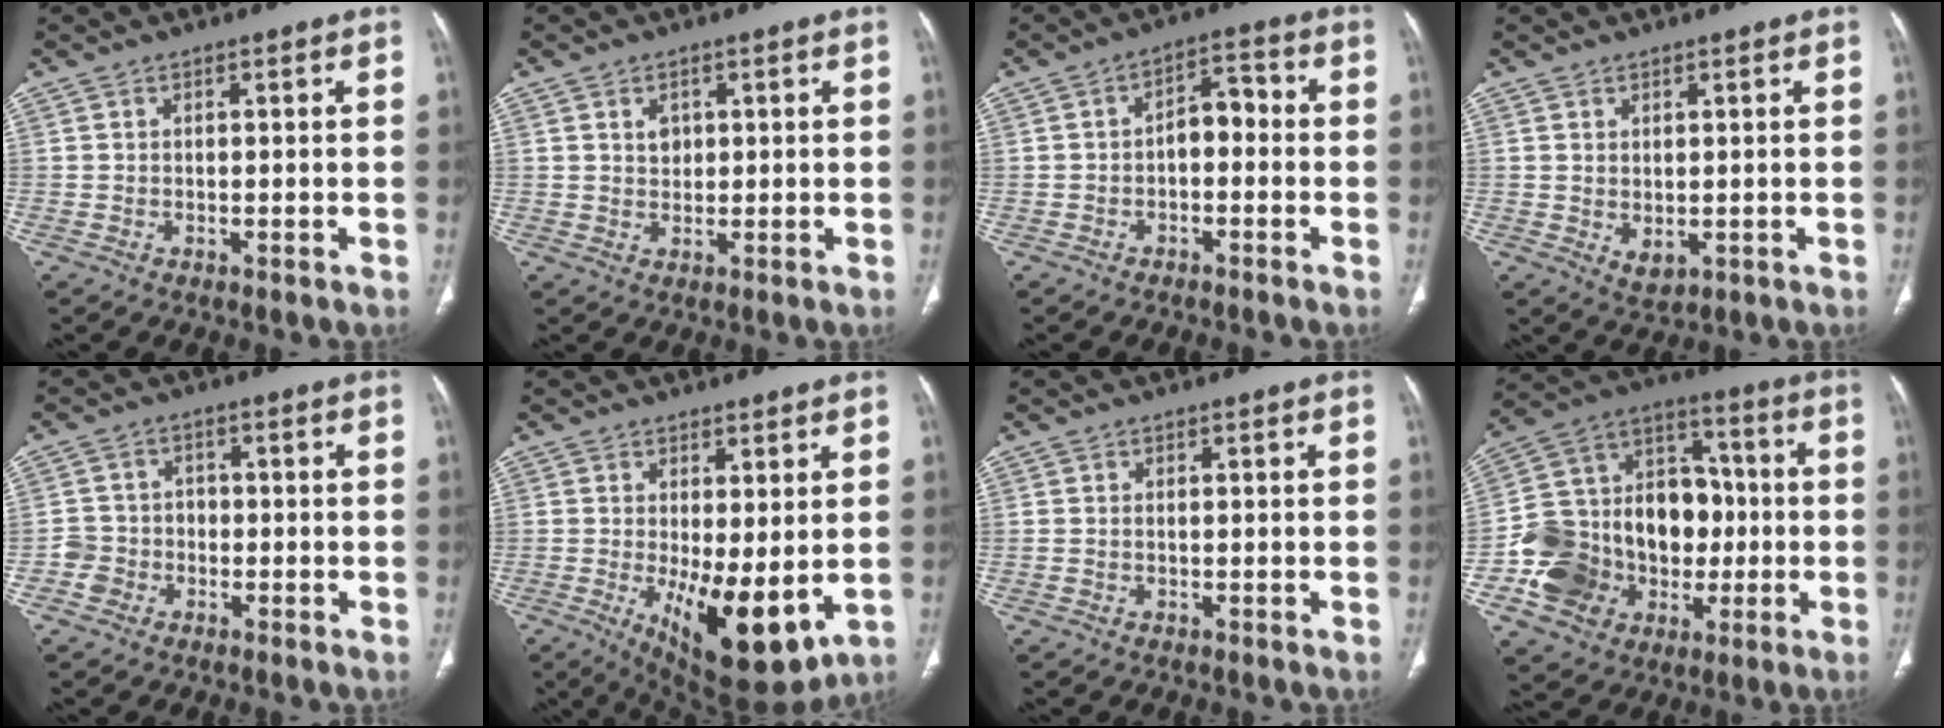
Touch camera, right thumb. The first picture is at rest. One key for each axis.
{"total": 2.6, "fx": 0.9, "fy": 2.0, "fz": 1.4, "tx": -0.012, "ty": -0.004, "tz": 0.016}
{"total": 5.3, "fx": -1.1, "fy": 3.2, "fz": 4.1, "tx": -0.048, "ty": 0.032, "tz": -0.027}
{"total": 2.7, "fx": -0.1, "fy": 1.7, "fz": 2.1, "tx": -0.029, "ty": -0.008, "tz": 0.010}
{"total": 4.0, "fx": -1.8, "fy": 3.6, "fz": 0.5, "tx": 0.014, "ty": 0.020, "tz": -0.041}
{"total": 12.7, "fx": -1.9, "fy": 4.9, "fz": 11.5, "tx": -0.170, "ty": -0.032, "tz": -0.010}
{"total": 0.6, "fx": -0.1, "fy": 0.4, "fz": 0.4, "tx": -0.014, "ty": 0.005, "tz": 0.002}
{"total": 23.9, "fx": -4.2, "fy": 18.8, "fz": 14.1, "tx": -0.216, "ty": 0.063, "tz": -0.053}